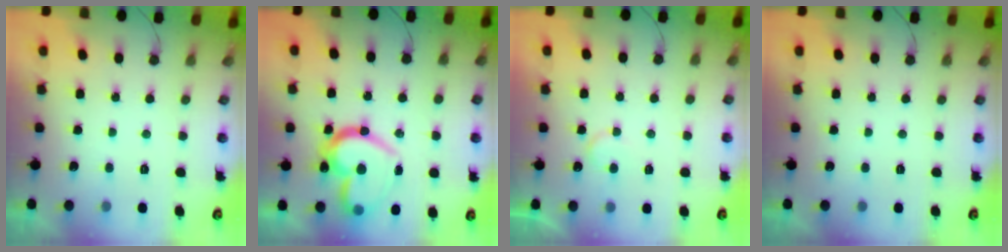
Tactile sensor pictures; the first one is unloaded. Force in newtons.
{"total": 23.3, "press": 23.2, "slide": 2.0}
{"total": 5.1, "press": 5.1, "slide": 0.4}
{"total": 0.0}